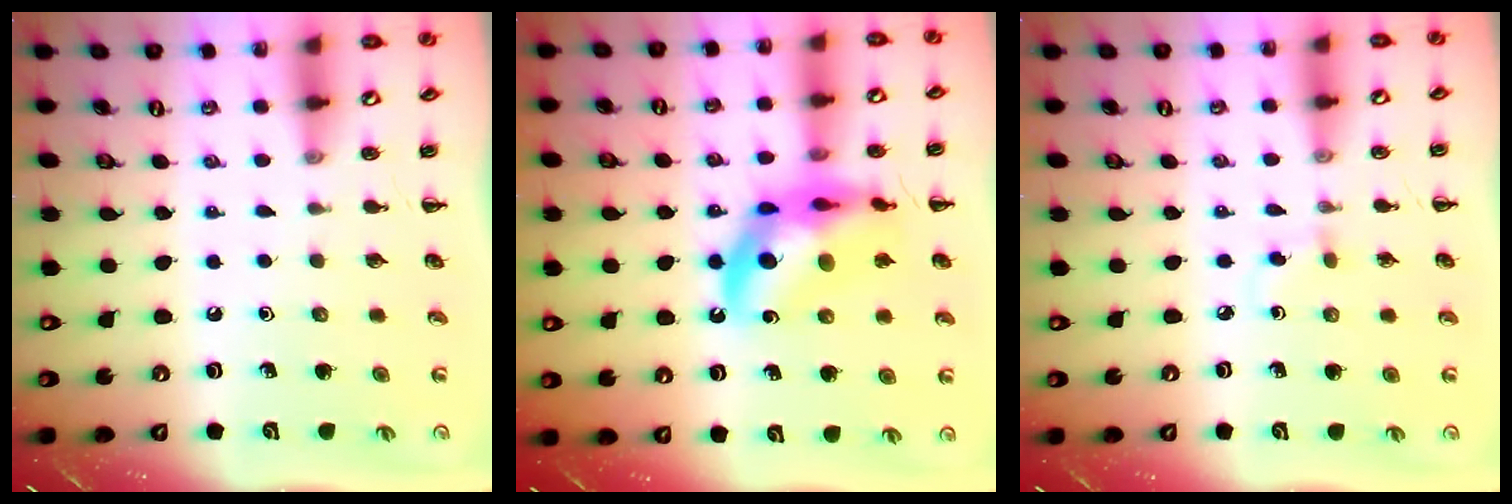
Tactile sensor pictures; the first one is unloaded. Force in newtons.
{"total": 17.3, "press": 16.8, "slide": 4.0}
{"total": 2.6, "press": 2.4, "slide": 1.2}